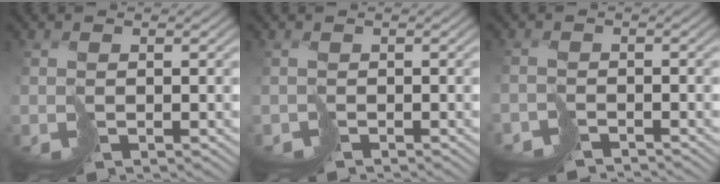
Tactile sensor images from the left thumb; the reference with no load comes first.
{"total": 1.3, "force": [-0.9, 0.8, -0.3], "torque": [0.010, -0.007, -0.026]}
{"total": 2.9, "force": [-2.9, 0.6, -0.3], "torque": [0.020, -0.005, -0.062]}